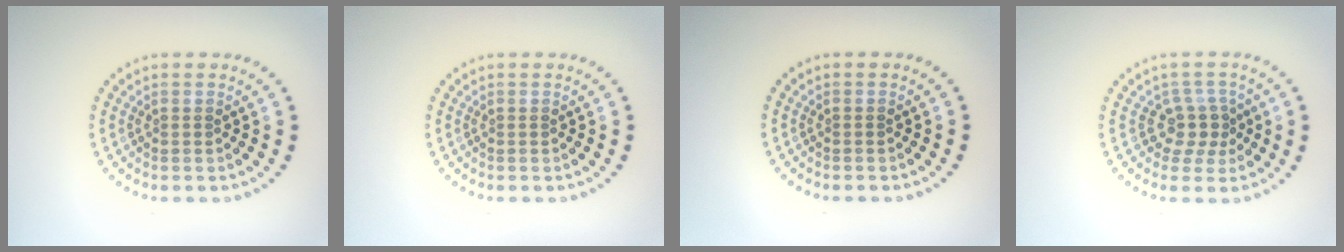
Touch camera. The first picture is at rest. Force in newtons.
{"total": 0.0}
{"total": 0.0}
{"total": 2.5, "press": 1.8, "slide": 1.7}